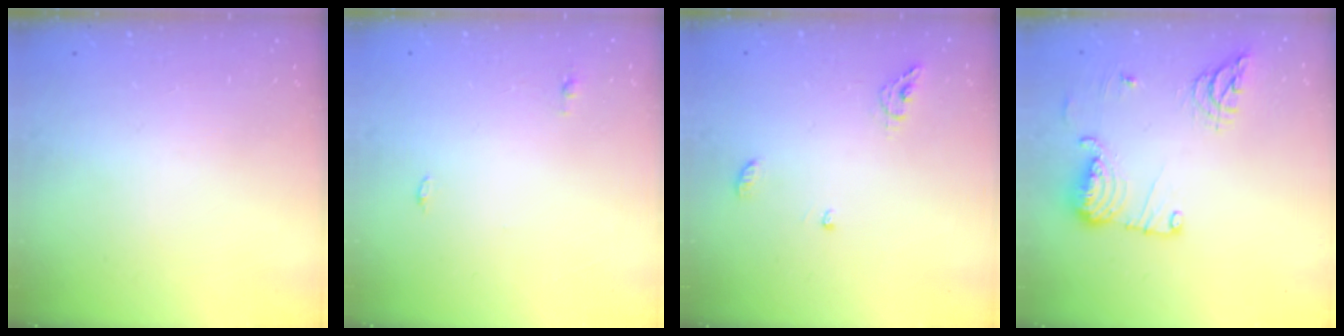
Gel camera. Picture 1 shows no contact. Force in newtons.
{"total": 3.7, "press": 3.3, "slide": 1.7}
{"total": 6.8, "press": 6.8, "slide": 0.5}
{"total": 17.5, "press": 16.1, "slide": 6.9}